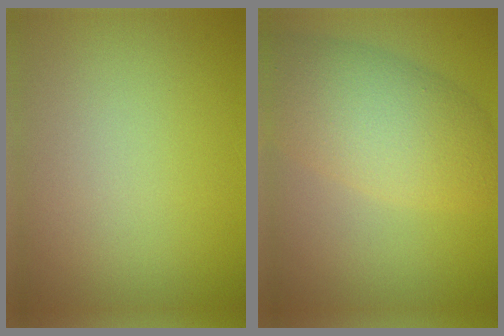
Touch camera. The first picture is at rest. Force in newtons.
{"total": 6.7, "press": 6.7, "slide": 0.3}